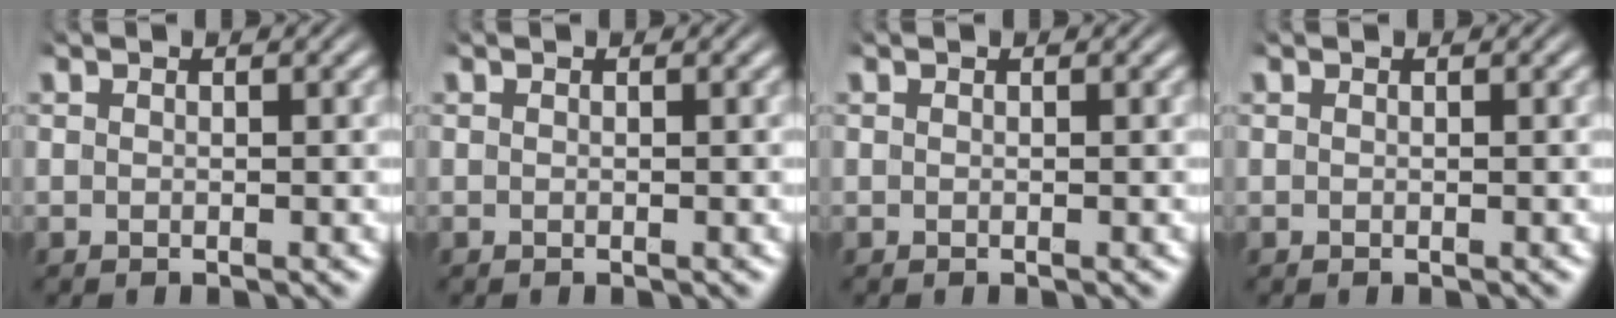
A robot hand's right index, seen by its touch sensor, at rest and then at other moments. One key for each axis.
{"total": 0.0}
{"total": 0.0}
{"total": 0.0}